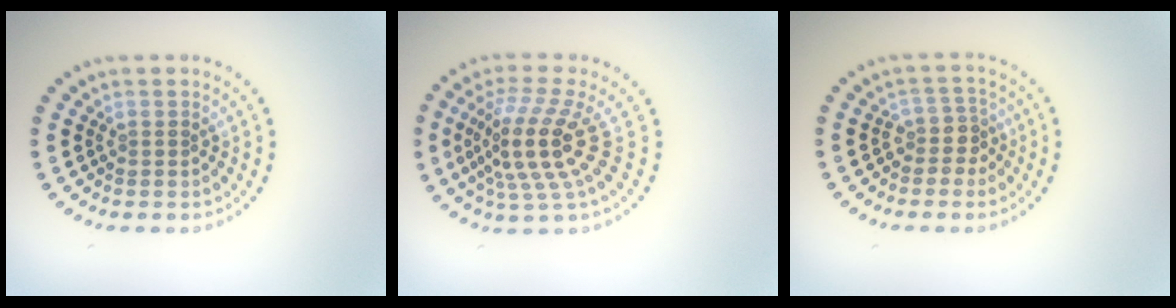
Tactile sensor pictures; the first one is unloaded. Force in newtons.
{"total": 5.2, "press": 4.0, "slide": 3.3}
{"total": 2.3, "press": 1.7, "slide": 1.5}